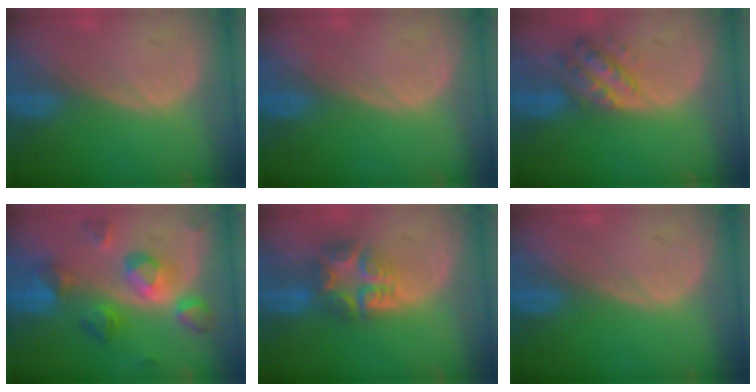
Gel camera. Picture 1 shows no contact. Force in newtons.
{"total": 0.0}
{"total": 6.3, "press": 5.7, "slide": 2.7}
{"total": 8.9, "press": 8.9, "slide": 0.4}
{"total": 7.7, "press": 6.7, "slide": 3.7}
{"total": 0.0}